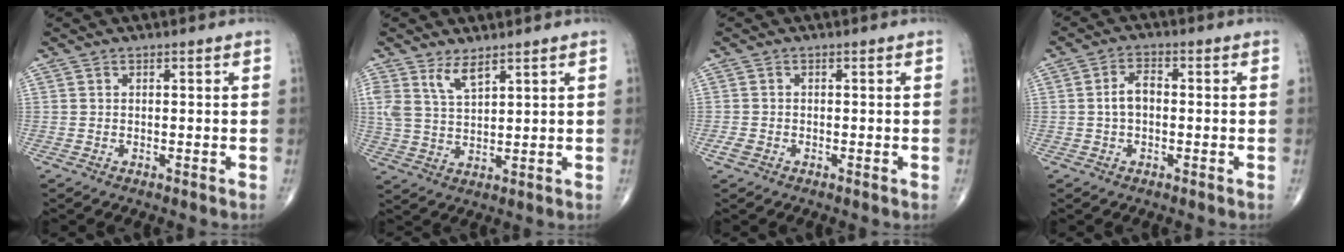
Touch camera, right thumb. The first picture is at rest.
{"total": 5.0, "force": [3.5, 1.7, 3.2], "torque": [-0.062, -0.024, 0.074]}
{"total": 1.6, "force": [-0.9, 0.9, 1.0], "torque": [-0.025, -0.002, -0.019]}
{"total": 3.8, "force": [-0.3, 2.2, 3.1], "torque": [-0.056, 0.016, -0.009]}